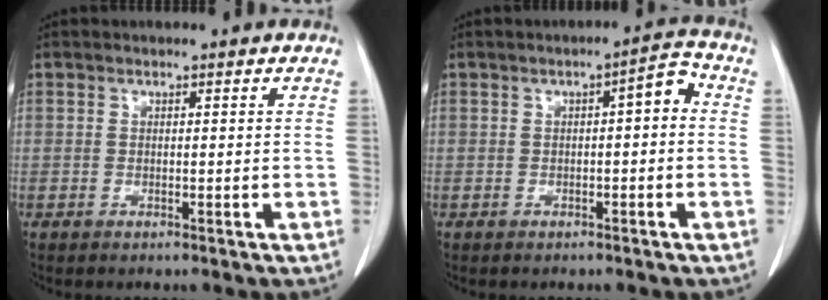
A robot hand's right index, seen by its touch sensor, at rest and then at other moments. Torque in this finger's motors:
{"motor_torque": [0.38, -0.20, 0.14, 0.04]}